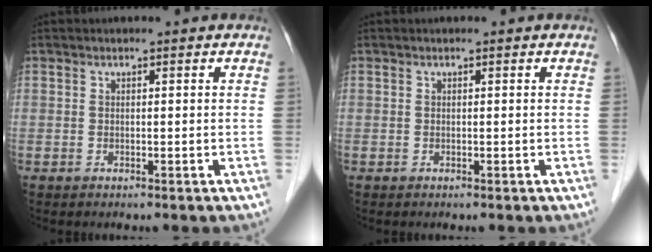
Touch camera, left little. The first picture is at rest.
{"total": 0.0}